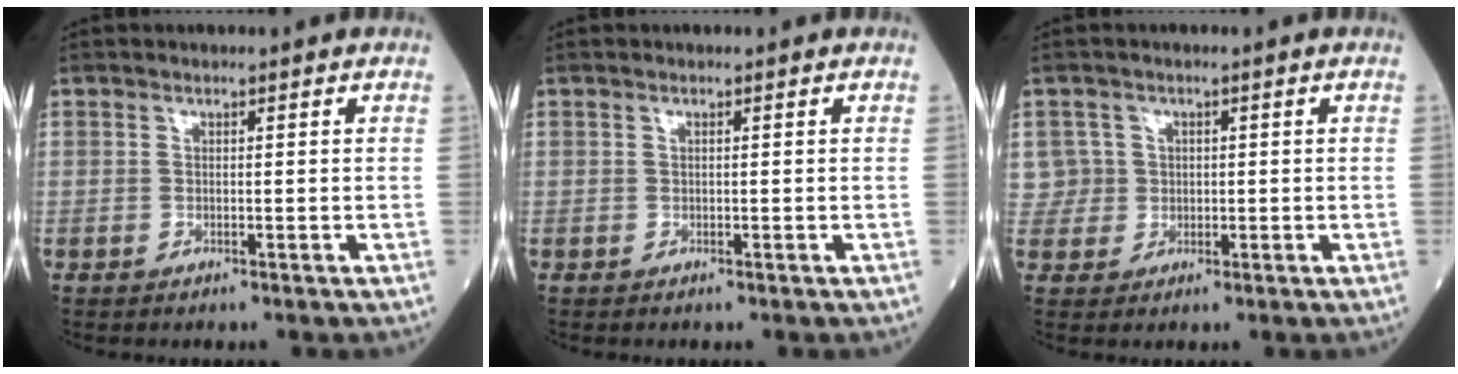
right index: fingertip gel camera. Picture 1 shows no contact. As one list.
[{"total": 0.0}, {"total": 3.4, "force": [0.7, 3.3, -0.5], "torque": [0.025, 0.010, 0.010]}]